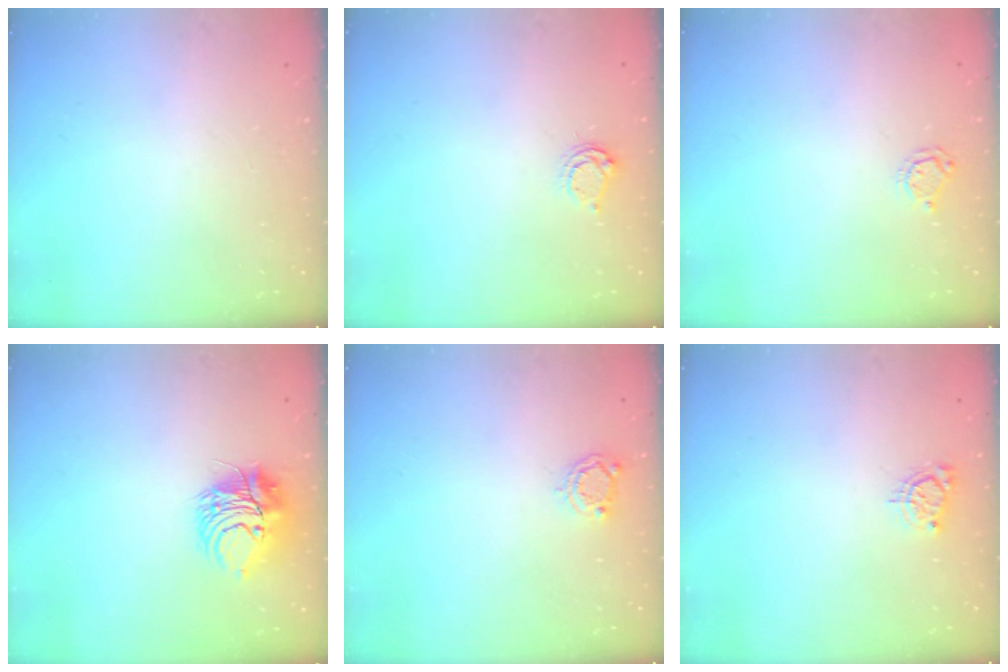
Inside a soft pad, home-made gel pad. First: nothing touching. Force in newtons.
{"total": 3.9, "press": 3.8, "slide": 0.4}
{"total": 4.1, "press": 4.1, "slide": 0.4}
{"total": 9.2, "press": 9.2, "slide": 0.4}
{"total": 4.0, "press": 4.0, "slide": 0.2}
{"total": 4.6, "press": 4.6, "slide": 0.5}